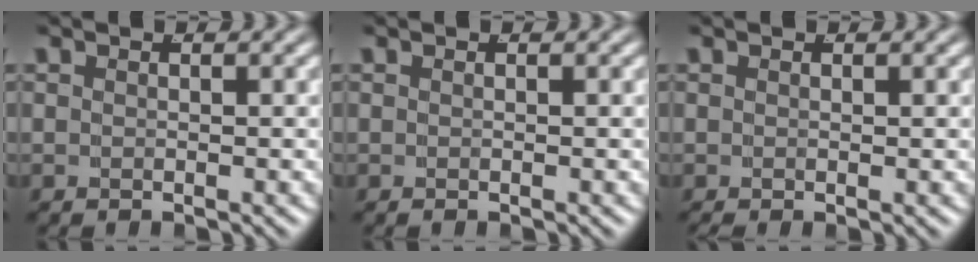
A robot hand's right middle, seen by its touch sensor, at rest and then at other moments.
{"total": 0.0}
{"total": 0.0}